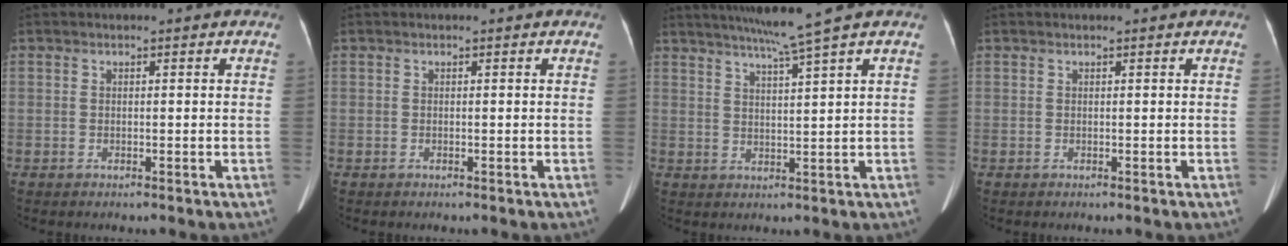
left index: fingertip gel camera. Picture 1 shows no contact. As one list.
[{"total": 0.0}, {"total": 6.6, "force": [5.0, -2.1, 3.7], "torque": [-0.057, 0.000, 0.084]}, {"total": 0.0}]